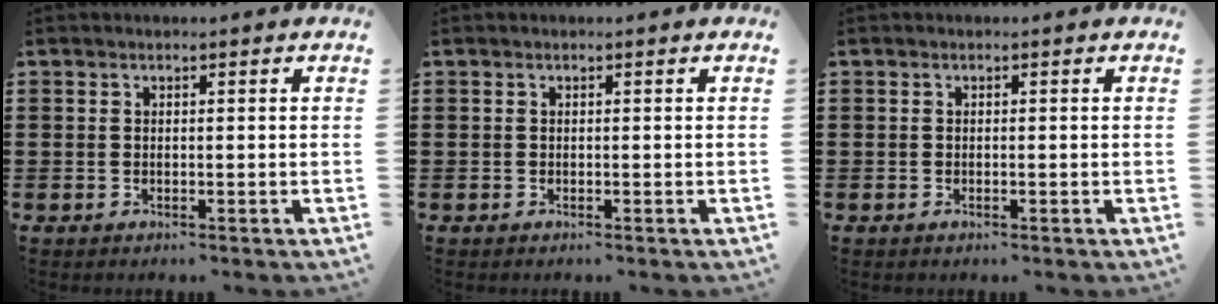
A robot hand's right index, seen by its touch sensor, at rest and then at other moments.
{"total": 0.0}
{"total": 0.0}